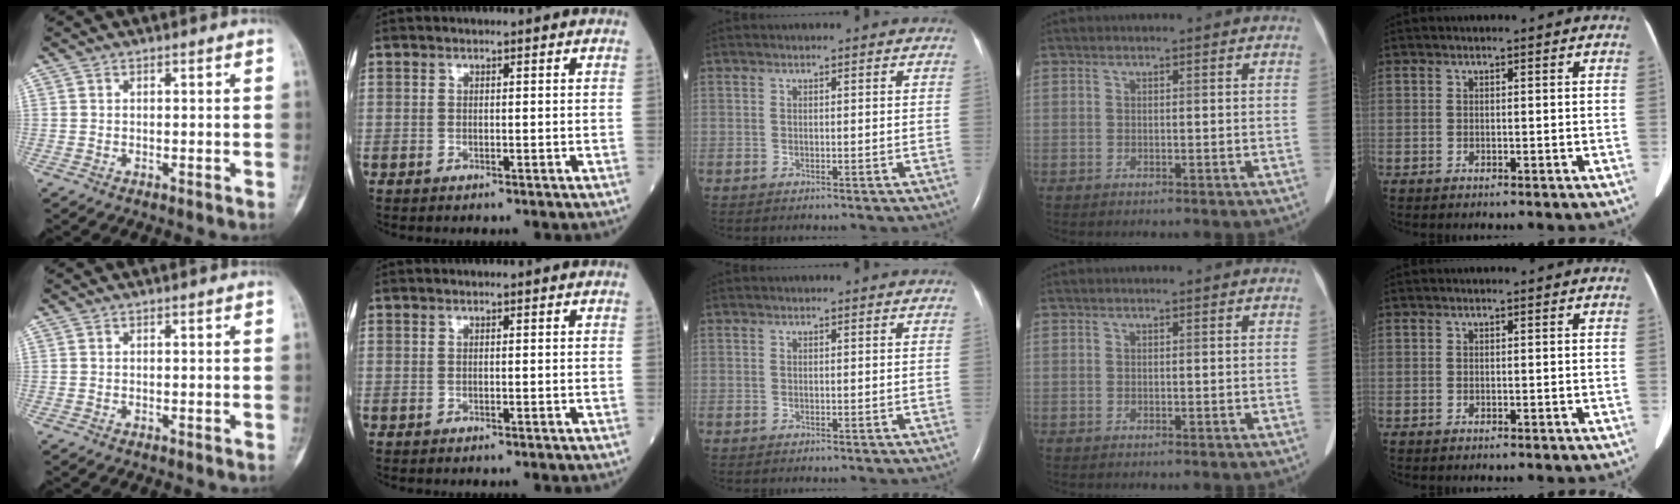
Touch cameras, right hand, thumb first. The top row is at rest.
{}